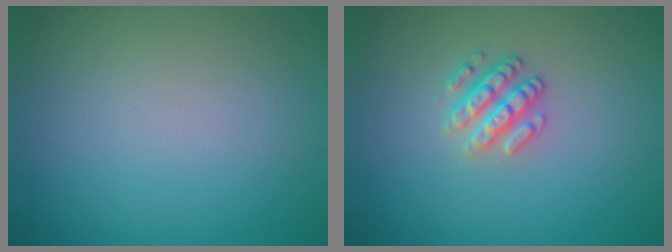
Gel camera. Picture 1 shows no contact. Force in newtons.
{"total": 2.5, "press": 2.4, "slide": 0.7}